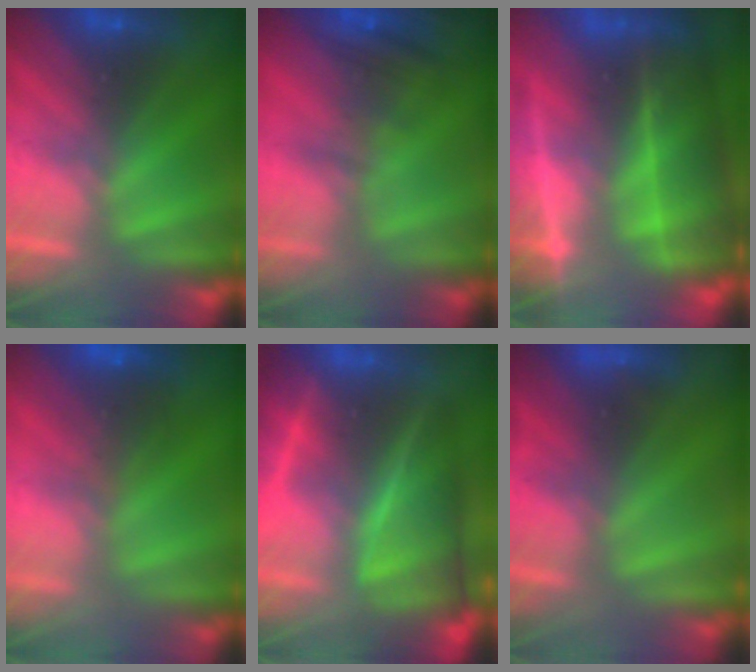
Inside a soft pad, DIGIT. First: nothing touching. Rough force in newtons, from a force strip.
{"total": 5.1}
{"total": 5.8}
{"total": 7.3}
{"total": 7.5}
{"total": 4.5}